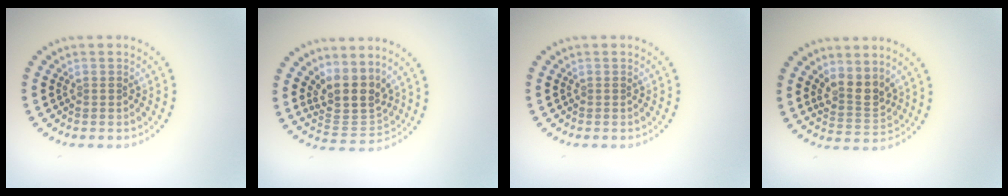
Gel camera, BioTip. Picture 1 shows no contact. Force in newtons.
{"total": 4.1, "press": 3.3, "slide": 2.5}
{"total": 0.0}
{"total": 2.8, "press": 2.4, "slide": 1.4}